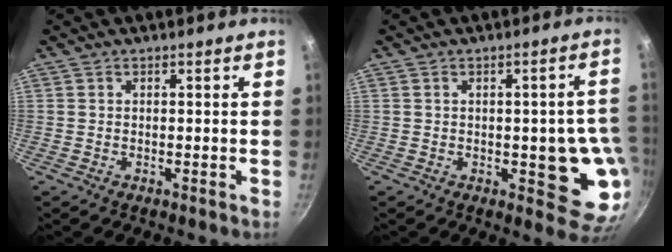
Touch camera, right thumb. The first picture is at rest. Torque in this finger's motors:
{"motor_torque": [1.46, 1.28, 1.20, -0.35, 0.18]}